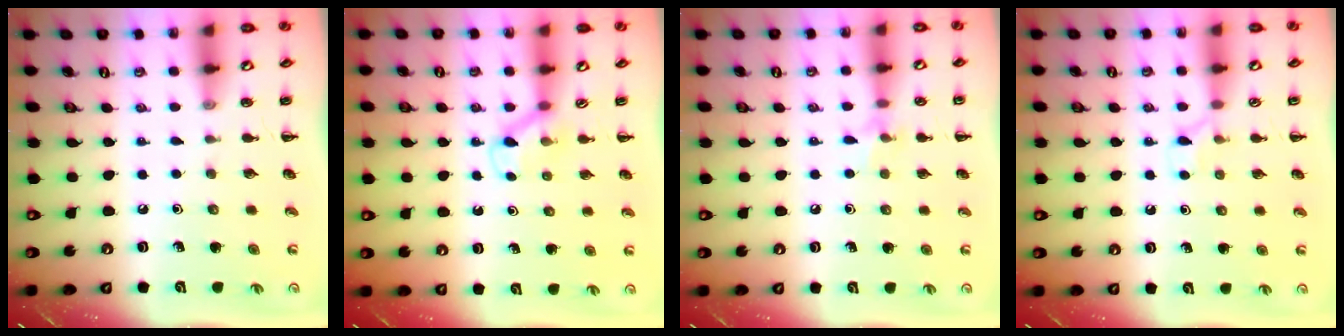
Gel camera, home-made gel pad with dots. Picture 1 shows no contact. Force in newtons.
{"total": 2.9, "press": 2.7, "slide": 1.1}
{"total": 5.9, "press": 5.6, "slide": 1.9}
{"total": 4.0, "press": 3.7, "slide": 1.6}